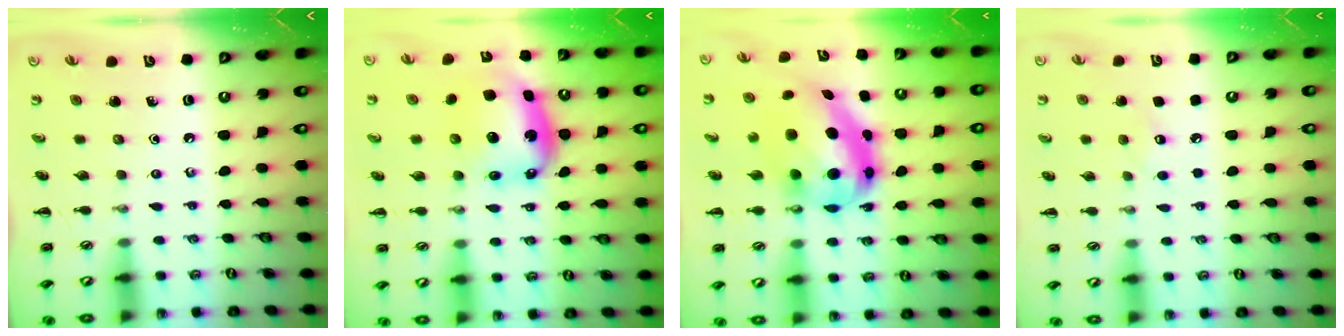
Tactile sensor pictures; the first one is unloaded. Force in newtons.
{"total": 6.4, "press": 6.3, "slide": 1.3}
{"total": 15.7, "press": 15.2, "slide": 3.8}
{"total": 5.5, "press": 5.4, "slide": 1.3}